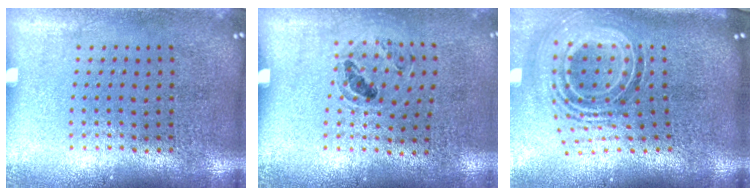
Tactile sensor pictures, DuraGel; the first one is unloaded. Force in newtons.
{"total": 0.9, "press": 0.8, "slide": 0.3}
{"total": 2.0, "press": 1.4, "slide": 1.3}